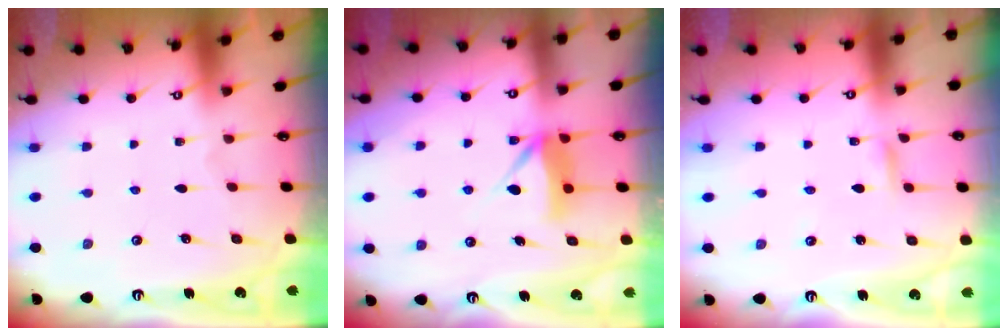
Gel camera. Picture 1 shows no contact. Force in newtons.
{"total": 7.7, "press": 7.7, "slide": 0.3}
{"total": 1.9, "press": 1.9, "slide": 0.1}